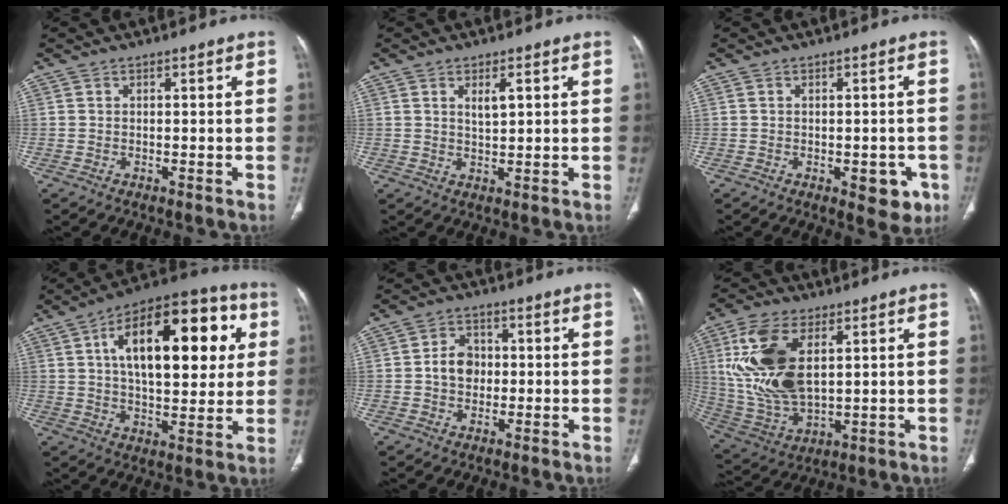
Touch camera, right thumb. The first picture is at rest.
{"total": 3.3, "force": [1.3, 1.2, 2.7], "torque": [-0.046, -0.008, 0.024]}
{"total": 5.7, "force": [-2.1, 3.0, 4.3], "torque": [-0.027, 0.003, -0.019]}
{"total": 24.9, "force": [6.5, 12.0, 20.8], "torque": [-0.281, 0.015, 0.089]}
{"total": 5.7, "force": [-0.1, 4.6, 3.3], "torque": [-0.036, 0.013, -0.007]}
{"total": 17.9, "force": [4.6, 9.5, 14.4], "torque": [-0.293, -0.015, 0.098]}